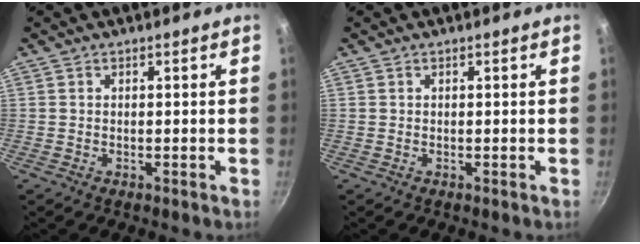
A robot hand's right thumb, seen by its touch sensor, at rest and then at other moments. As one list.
[{"total": 0.0}]